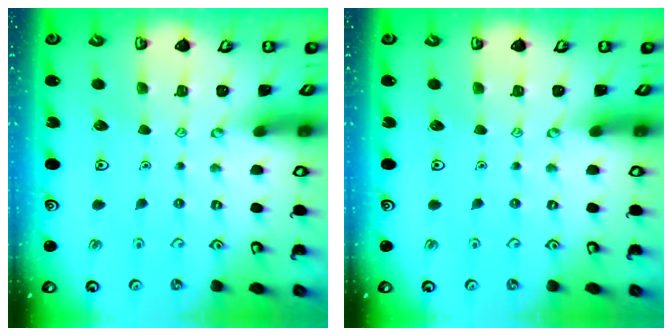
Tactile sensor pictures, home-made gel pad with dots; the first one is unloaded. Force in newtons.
{"total": 0.0}